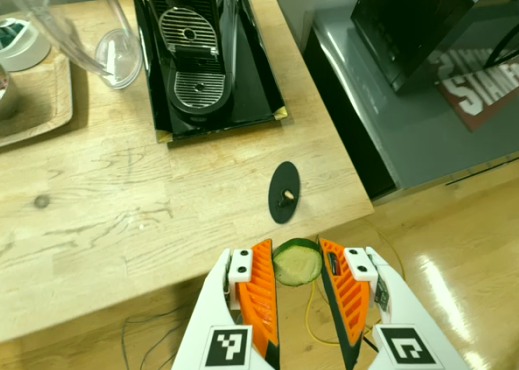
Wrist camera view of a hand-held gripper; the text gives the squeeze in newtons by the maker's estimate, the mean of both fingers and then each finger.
{"total": 7.1, "left": 7.3, "right": 6.9}